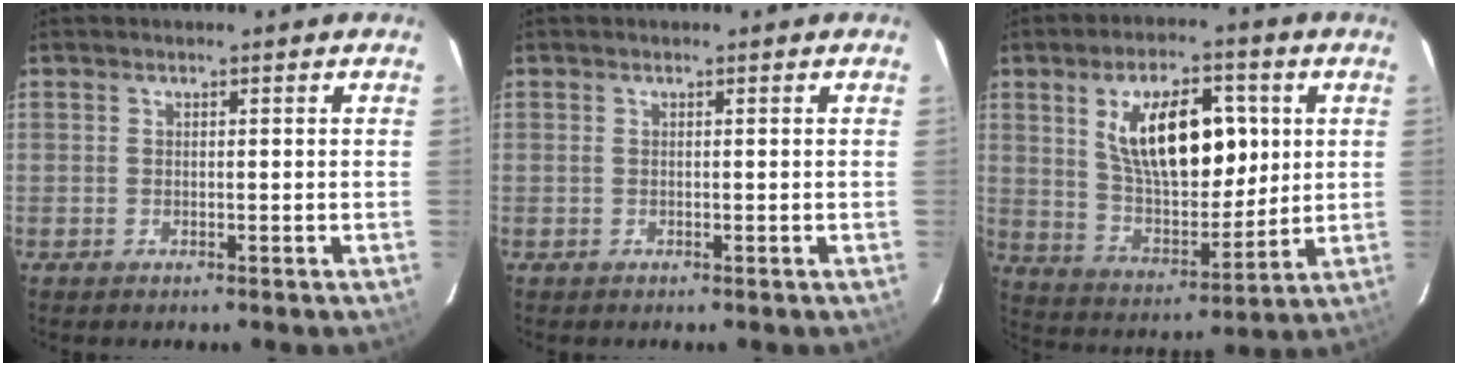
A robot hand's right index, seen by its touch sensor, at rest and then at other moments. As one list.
[{"total": 0.0}, {"total": 17.2, "force": [5.0, 8.5, 14.1], "torque": [-0.233, 0.008, 0.099]}]